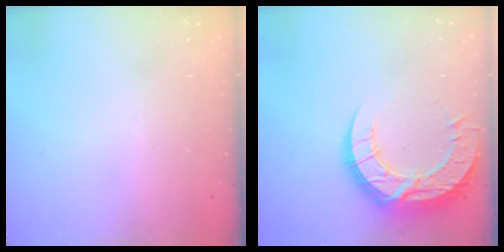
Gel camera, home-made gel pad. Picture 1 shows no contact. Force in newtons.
{"total": 16.3, "press": 16.3, "slide": 1.4}